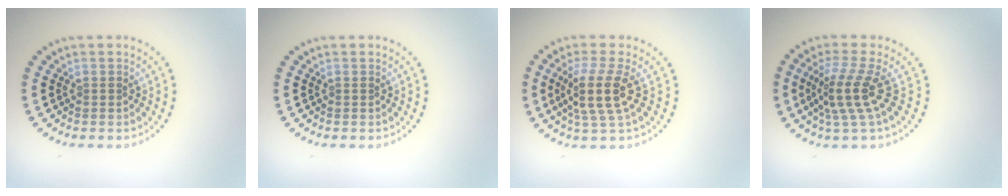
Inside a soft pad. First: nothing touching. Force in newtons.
{"total": 0.0}
{"total": 4.0, "press": 3.1, "slide": 2.5}
{"total": 3.7, "press": 2.6, "slide": 2.6}